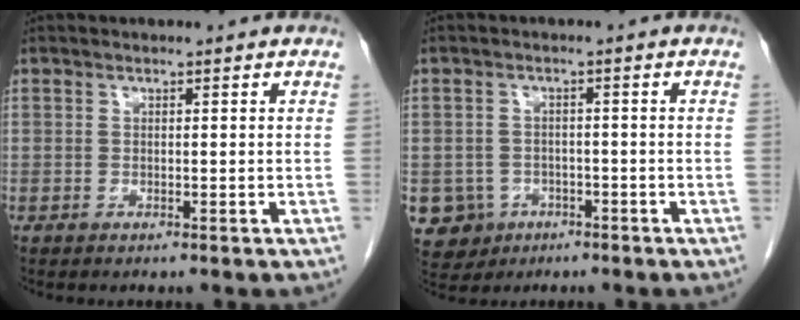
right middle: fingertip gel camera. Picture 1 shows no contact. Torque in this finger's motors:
{"motor_torque": [0.90, -0.96, 0.27, 0.03]}